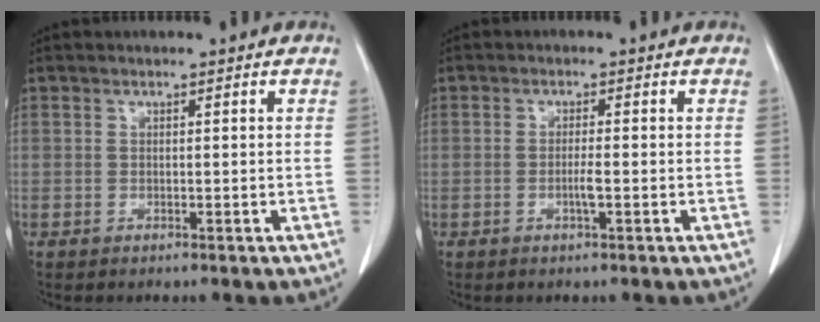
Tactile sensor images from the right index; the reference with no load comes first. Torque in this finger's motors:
{"motor_torque": [-0.05, 0.08, 0.05, 0.04]}